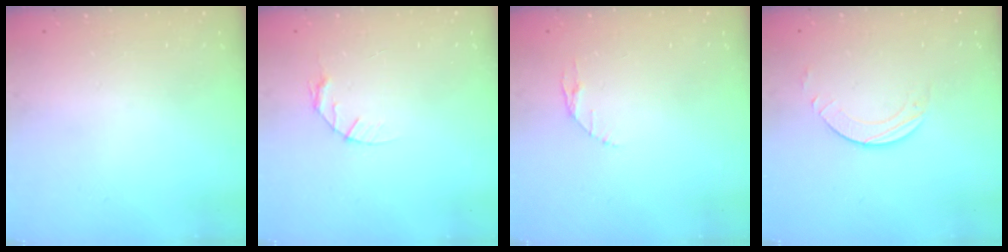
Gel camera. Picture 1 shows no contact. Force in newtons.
{"total": 3.9, "press": 3.9, "slide": 0.5}
{"total": 2.9, "press": 2.9, "slide": 0.4}
{"total": 2.7, "press": 2.7, "slide": 0.2}